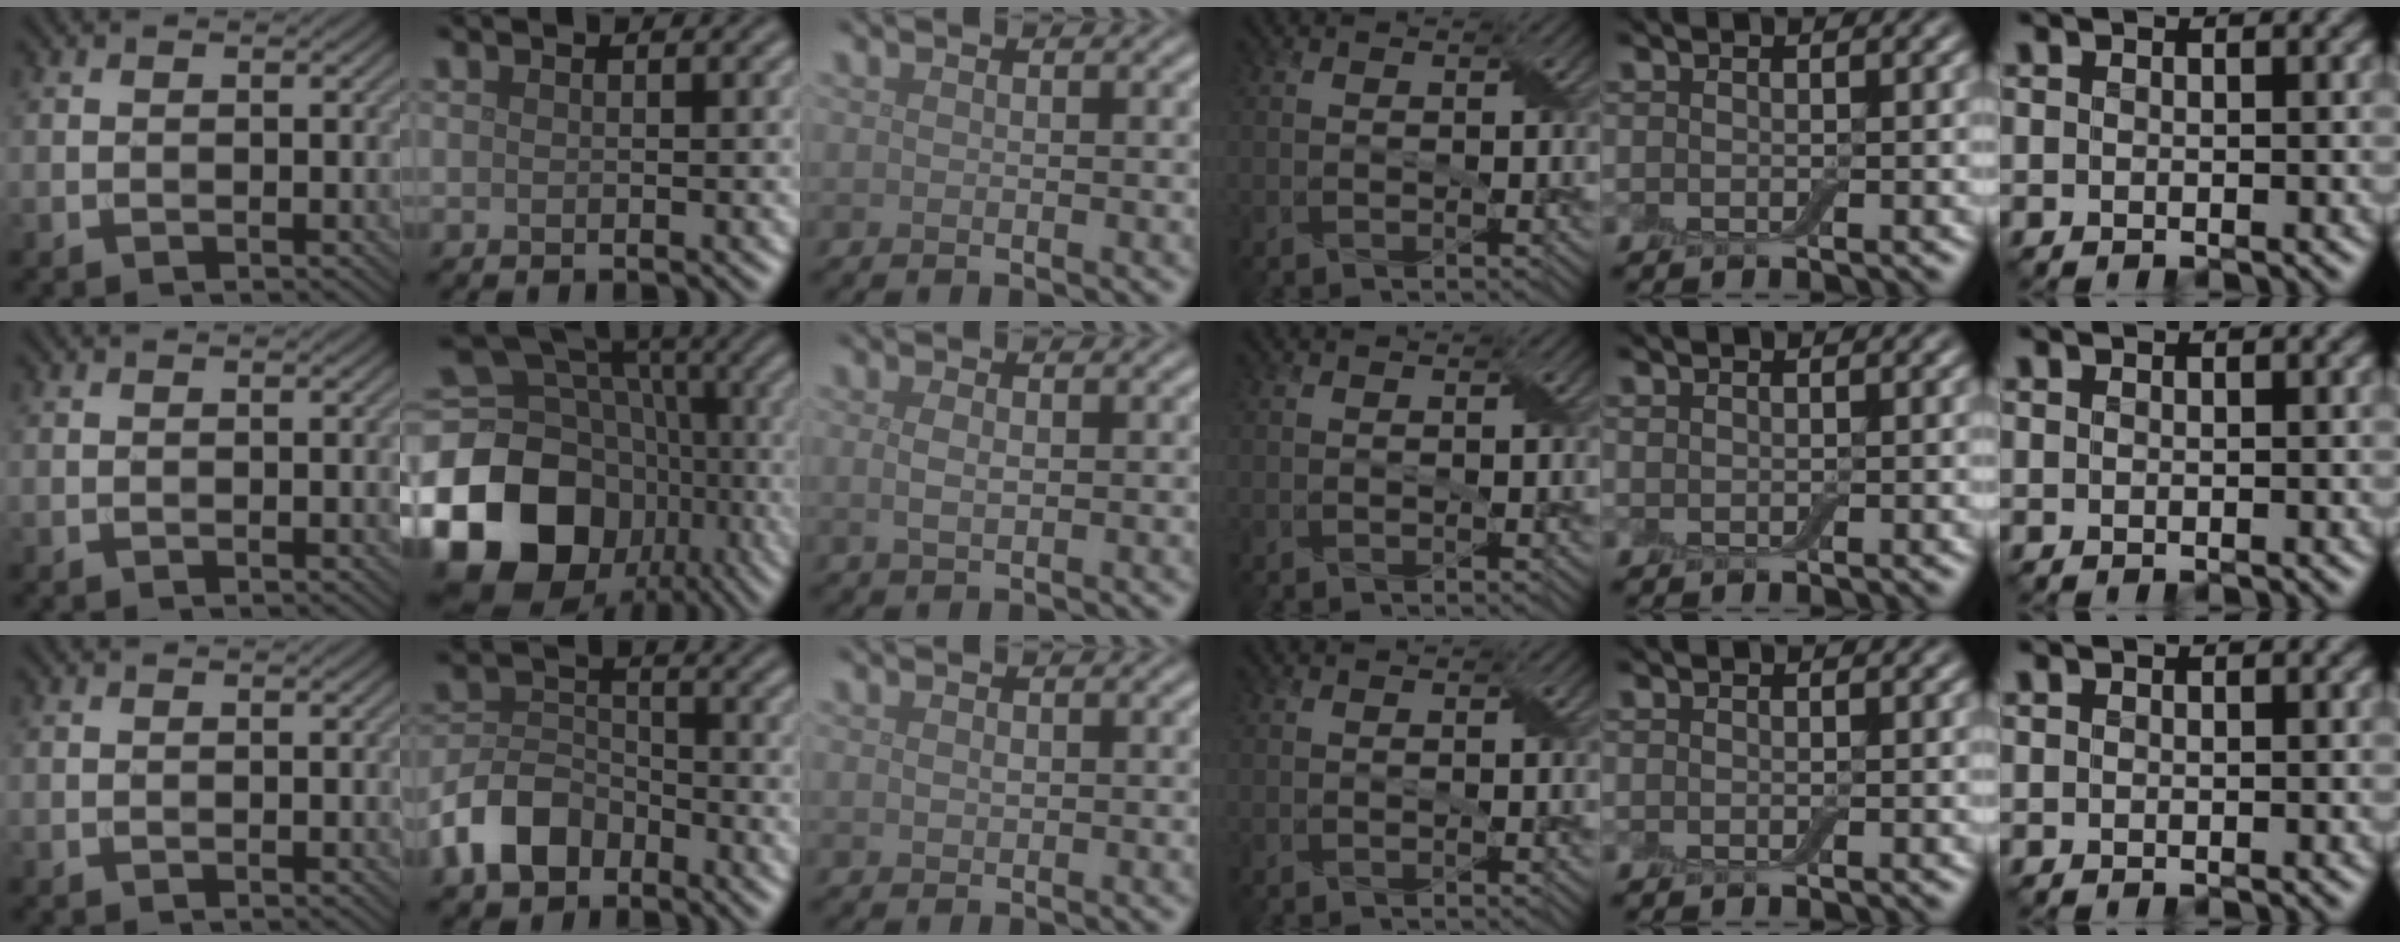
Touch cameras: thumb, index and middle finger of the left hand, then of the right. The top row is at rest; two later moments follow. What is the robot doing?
{"motion": "fold", "object": "aluminum foil"}